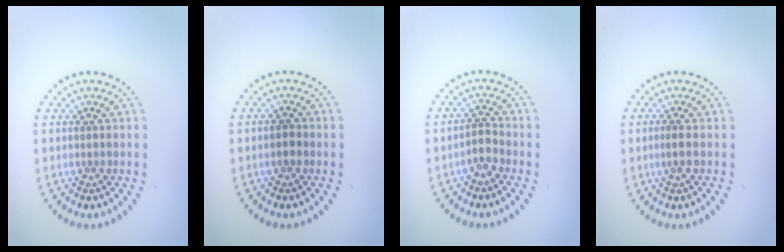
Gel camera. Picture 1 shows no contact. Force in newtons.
{"total": 1.2, "press": 1.2, "slide": 0.2}
{"total": 1.5, "press": 1.2, "slide": 0.9}
{"total": 1.0, "press": 0.9, "slide": 0.3}